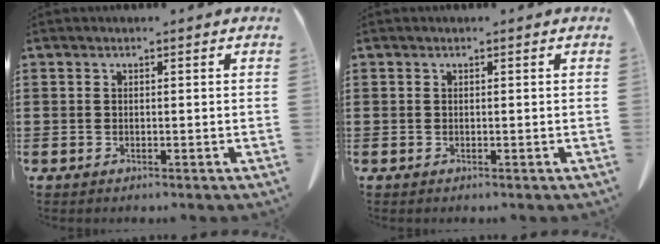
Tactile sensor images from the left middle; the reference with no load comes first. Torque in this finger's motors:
{"motor_torque": [-0.02, 0.01, 0.00, 0.00]}